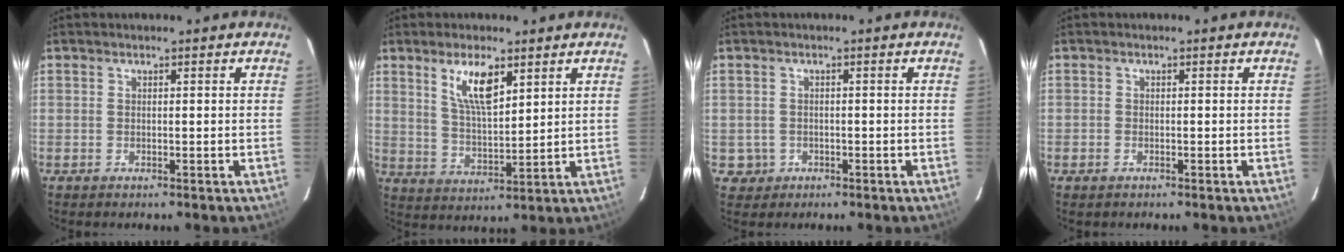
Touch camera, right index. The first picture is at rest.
{"total": 8.4, "force": [4.6, 2.9, 6.4], "torque": [-0.114, -0.001, 0.095]}
{"total": 3.0, "force": [-0.7, 2.9, 0.2], "torque": [-0.011, 0.007, -0.004]}
{"total": 1.0, "force": [-0.7, 0.7, 0.3], "torque": [-0.006, -0.001, -0.012]}